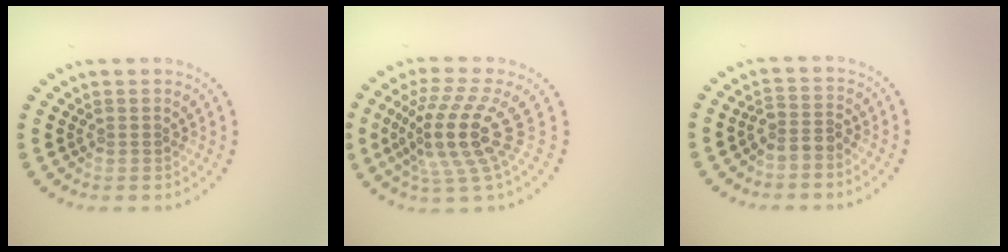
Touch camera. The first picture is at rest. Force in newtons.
{"total": 5.4, "press": 4.0, "slide": 3.7}
{"total": 1.9, "press": 1.4, "slide": 1.3}